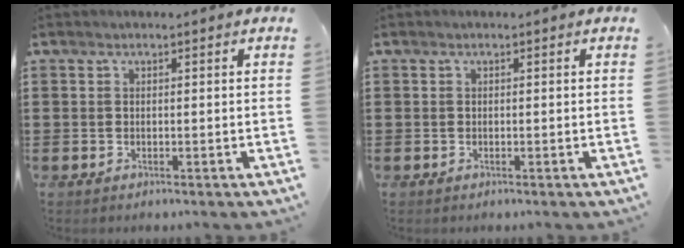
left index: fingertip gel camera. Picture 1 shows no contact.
{"total": 0.0}